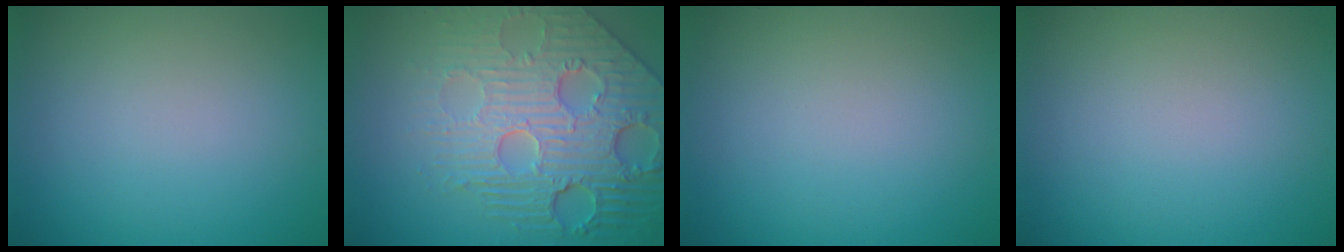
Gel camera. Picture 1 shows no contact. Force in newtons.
{"total": 8.2, "press": 5.9, "slide": 5.7}
{"total": 0.0}
{"total": 0.0}